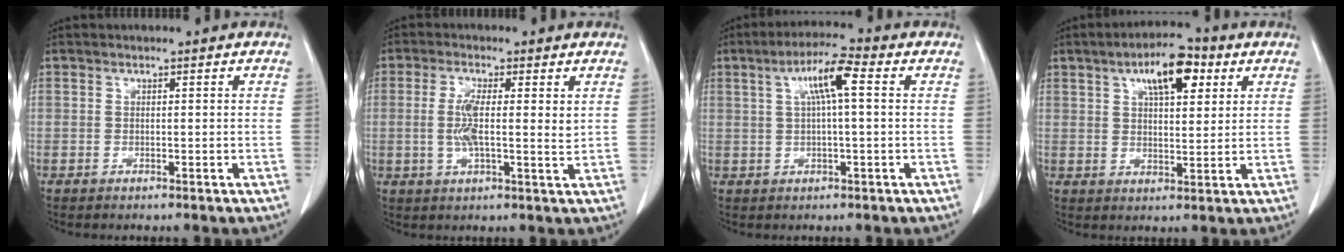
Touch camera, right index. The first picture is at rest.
{"total": 6.3, "force": [1.0, 1.4, 6.0], "torque": [-0.113, 0.001, 0.016]}
{"total": 6.9, "force": [2.0, 0.7, 6.5], "torque": [-0.119, 0.021, 0.035]}
{"total": 9.3, "force": [4.5, 3.3, 7.4], "torque": [-0.122, 0.017, 0.075]}